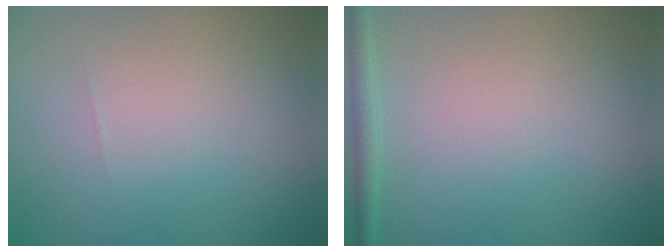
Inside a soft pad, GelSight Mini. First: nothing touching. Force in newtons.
{"total": 1.4, "press": 1.4, "slide": 0.1}